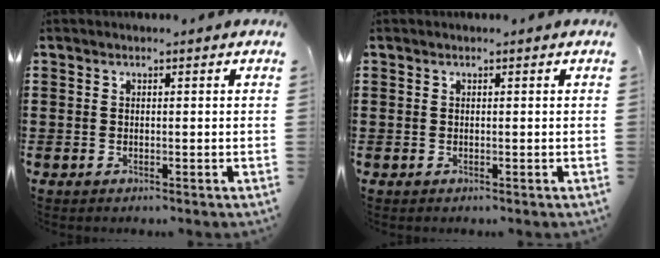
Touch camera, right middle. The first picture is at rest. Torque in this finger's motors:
{"motor_torque": [0.00, 0.00, 0.00, 0.00]}